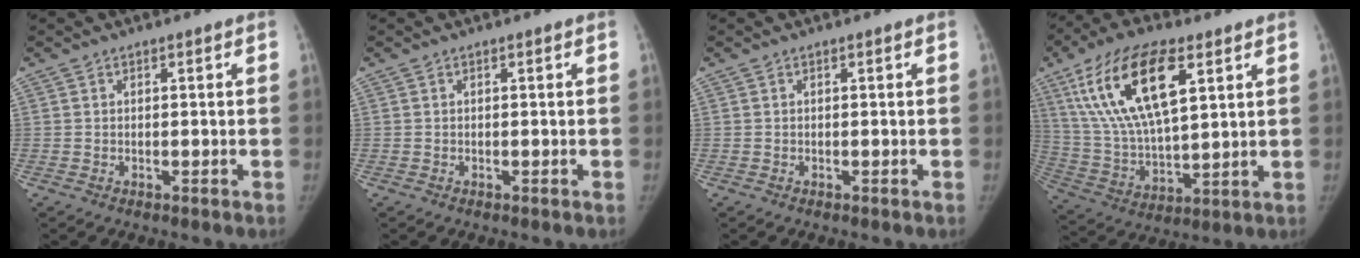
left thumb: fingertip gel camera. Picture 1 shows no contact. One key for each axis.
{"total": 0.0}
{"total": 0.0}
{"total": 20.8, "fx": 8.9, "fy": 8.8, "fz": 16.6, "tx": -0.307, "ty": -0.021, "tz": 0.168}